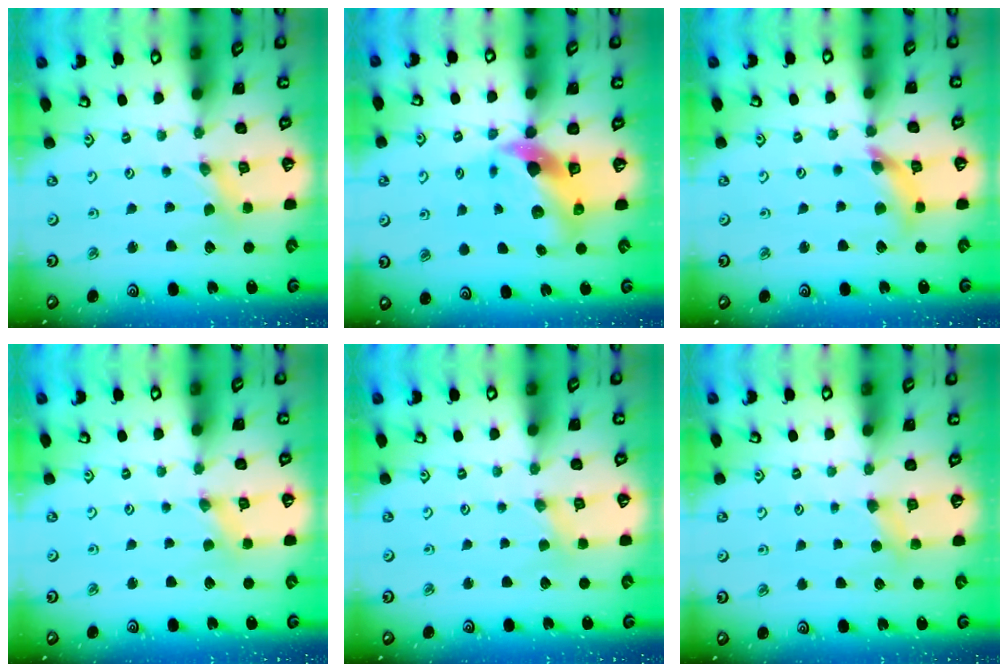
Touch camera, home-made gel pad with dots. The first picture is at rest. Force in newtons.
{"total": 10.1, "press": 9.9, "slide": 1.6}
{"total": 8.4, "press": 8.4, "slide": 0.8}
{"total": 0.0}
{"total": 1.5, "press": 1.4, "slide": 0.2}
{"total": 4.2, "press": 4.2, "slide": 0.5}